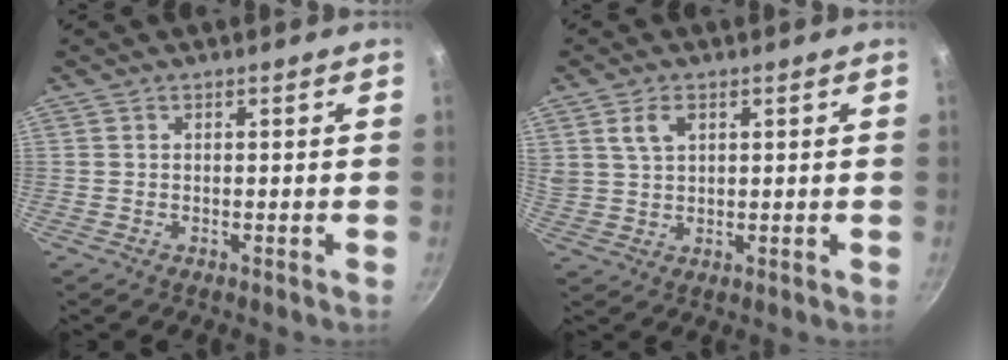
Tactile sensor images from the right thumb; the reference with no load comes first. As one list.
[{"total": 4.7, "force": [2.1, 2.9, 3.1], "torque": [-0.046, -0.001, 0.045]}]